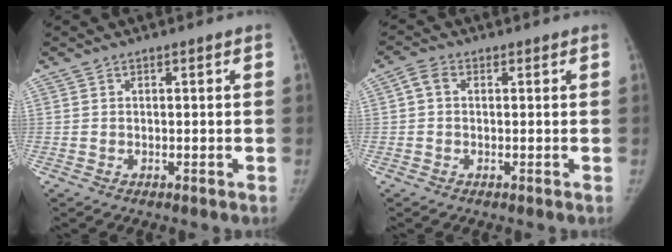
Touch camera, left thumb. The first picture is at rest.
{"total": 2.5, "force": [0.5, 1.8, 1.7], "torque": [-0.026, 0.007, 0.005]}